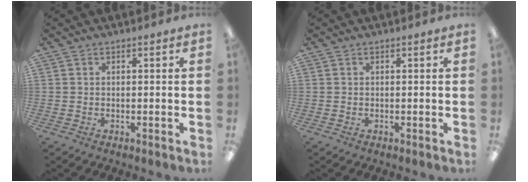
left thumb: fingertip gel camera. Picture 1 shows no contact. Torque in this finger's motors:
{"motor_torque": [-0.18, -0.14, 0.11, -0.11, 0.00]}